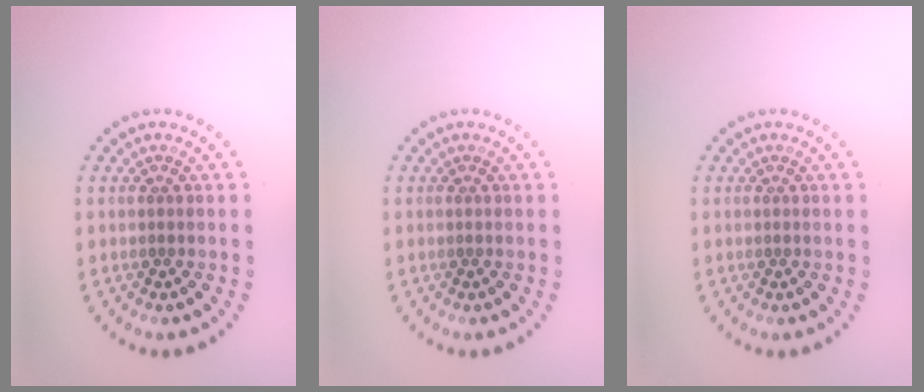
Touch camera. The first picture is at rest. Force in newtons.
{"total": 0.0}
{"total": 0.0}